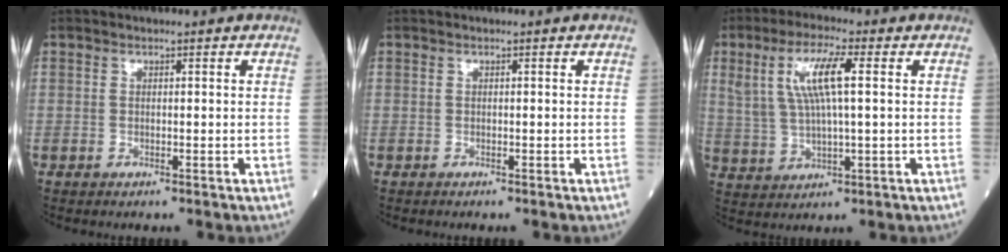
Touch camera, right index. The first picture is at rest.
{"total": 0.0}
{"total": 8.9, "force": [2.6, 1.5, 8.4], "torque": [-0.180, 0.014, 0.054]}